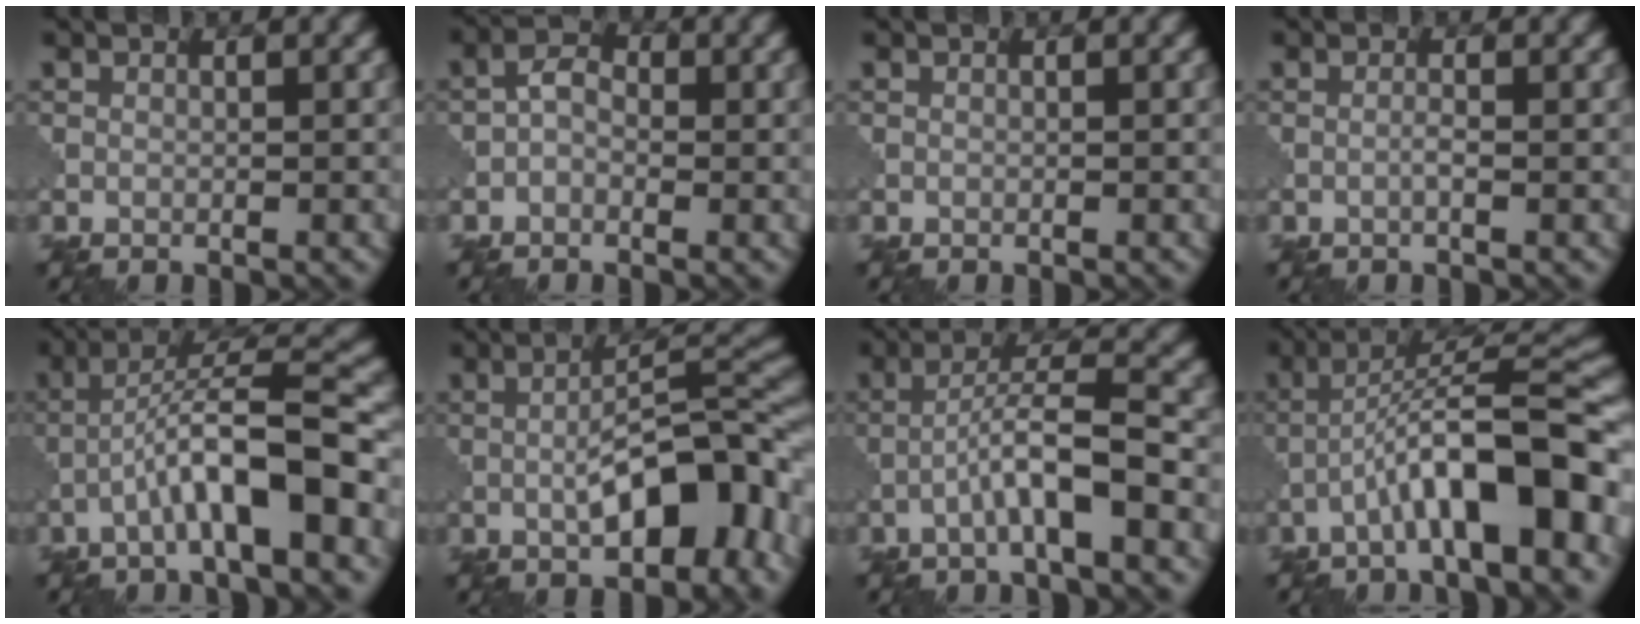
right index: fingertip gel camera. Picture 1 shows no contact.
{"total": 2.0, "force": [-0.8, 1.4, 1.3], "torque": [-0.022, 0.010, -0.022]}
{"total": 0.0}
{"total": 0.8, "force": [-0.4, 0.0, 0.7], "torque": [-0.015, 0.002, -0.009]}
{"total": 8.1, "force": [-3.1, 1.4, 7.4], "torque": [-0.122, 0.025, -0.054]}
{"total": 10.0, "force": [-2.7, 3.6, 9.0], "torque": [-0.130, 0.011, -0.045]}
{"total": 5.2, "force": [-2.1, 0.6, 4.7], "torque": [-0.081, 0.021, -0.045]}
{"total": 10.4, "force": [-4.0, 2.1, 9.3], "torque": [-0.143, 0.030, -0.066]}